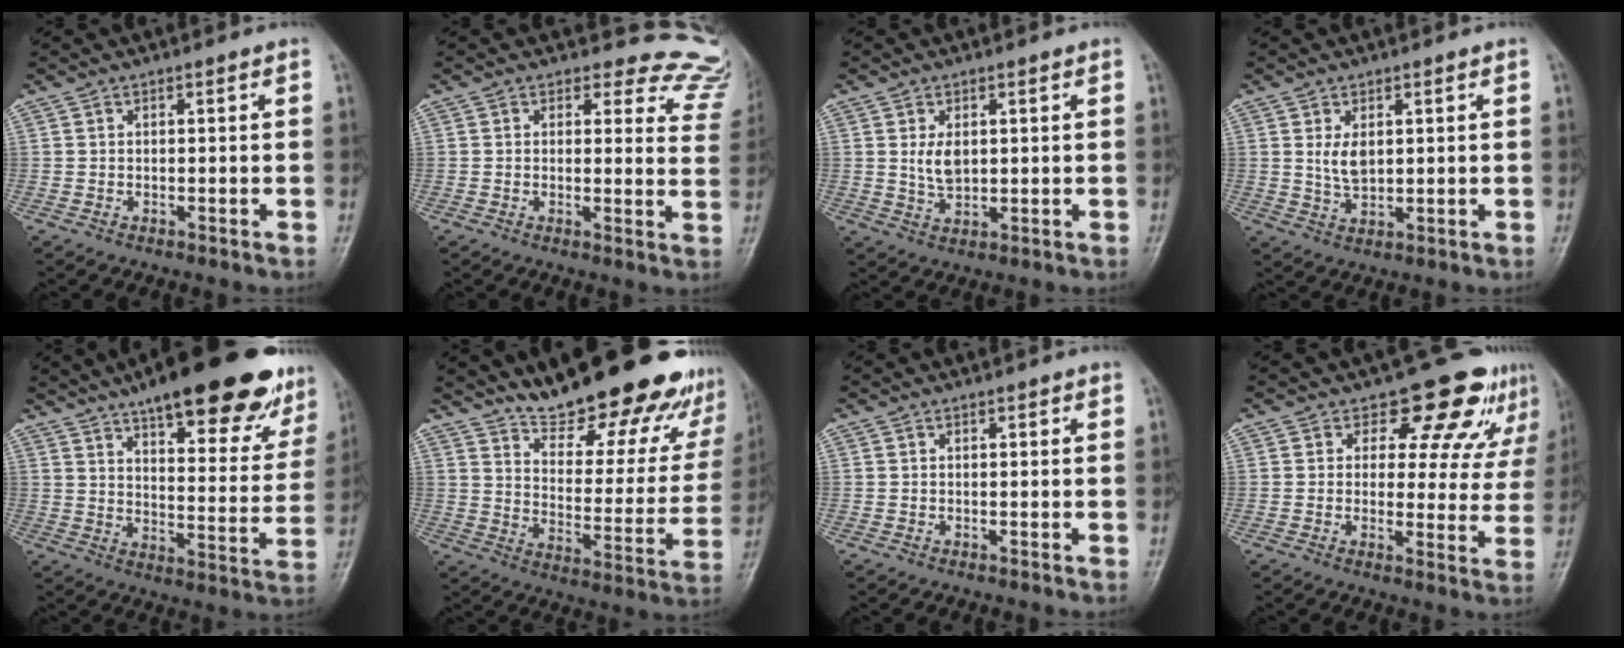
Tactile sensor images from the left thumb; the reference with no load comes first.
{"total": 12.4, "force": [11.7, 4.0, -0.8], "torque": [0.071, -0.107, 0.090]}
{"total": 4.1, "force": [1.0, 2.4, 3.1], "torque": [-0.046, -0.013, 0.028]}
{"total": 4.0, "force": [1.2, 2.3, 3.1], "torque": [-0.046, -0.016, 0.033]}
{"total": 27.7, "force": [19.1, 8.7, 18.0], "torque": [-0.212, -0.049, 0.258]}
{"total": 27.5, "force": [21.5, 8.8, 14.8], "torque": [-0.169, -0.112, 0.294]}
{"total": 0.5, "force": [0.4, 0.2, 0.3], "torque": [-0.006, -0.002, 0.003]}
{"total": 12.7, "force": [9.5, 6.7, 5.2], "torque": [-0.006, -0.053, 0.099]}